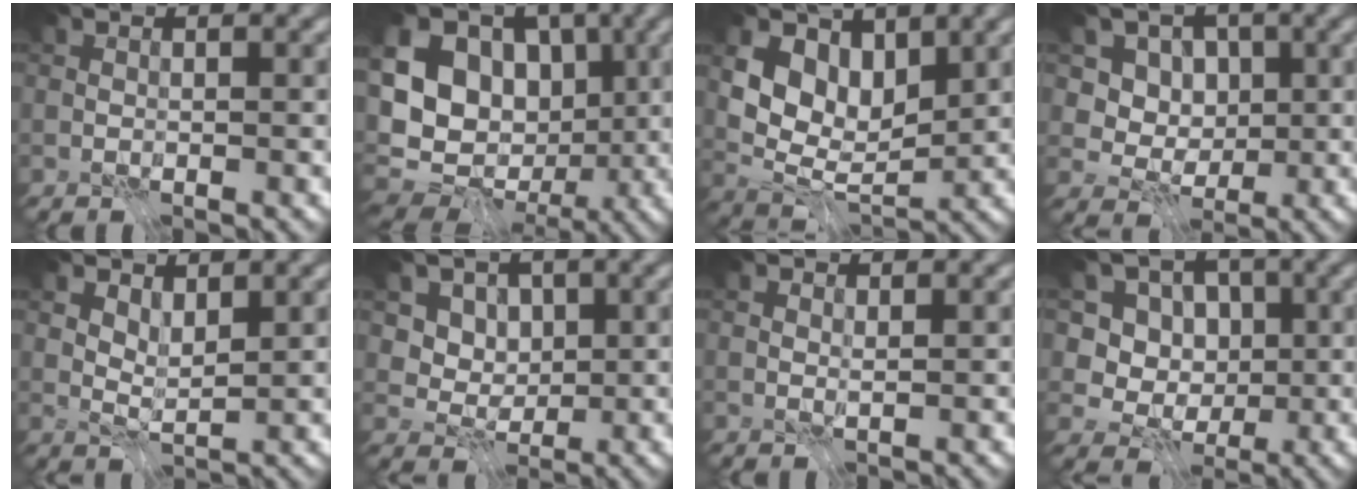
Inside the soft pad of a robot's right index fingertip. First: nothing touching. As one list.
[{"total": 13.4, "force": [0.7, 10.5, 8.3], "torque": [-0.141, 0.012, 0.010]}, {"total": 5.6, "force": [2.0, 3.6, 3.7], "torque": [-0.065, -0.014, 0.027]}, {"total": 8.0, "force": [2.4, 6.7, 3.7], "torque": [-0.042, 0.002, 0.023]}, {"total": 2.0, "force": [1.4, 0.8, 1.2], "torque": [-0.025, -0.004, 0.024]}, {"total": 6.5, "force": [2.5, 5.2, 3.1], "torque": [-0.047, -0.006, 0.036]}, {"total": 0.6, "force": [0.4, 0.1, 0.4], "torque": [-0.008, -0.001, 0.008]}, {"total": 8.6, "force": [1.5, 7.6, 3.7], "torque": [-0.061, 0.013, 0.002]}]